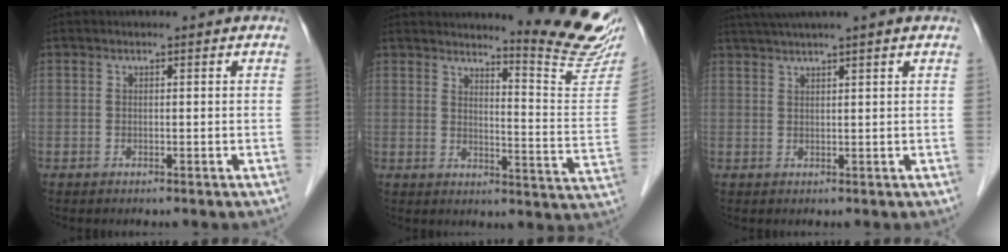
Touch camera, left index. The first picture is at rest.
{"total": 13.7, "force": [12.9, -0.7, 4.8], "torque": [-0.059, -0.103, 0.144]}
{"total": 6.9, "force": [5.4, -0.8, 4.1], "torque": [-0.068, 0.038, 0.086]}